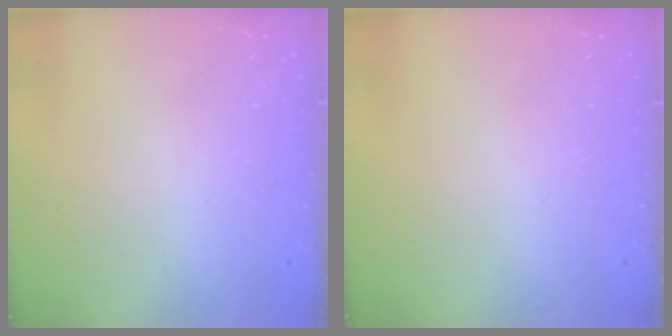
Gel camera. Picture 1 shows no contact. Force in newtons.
{"total": 0.0}